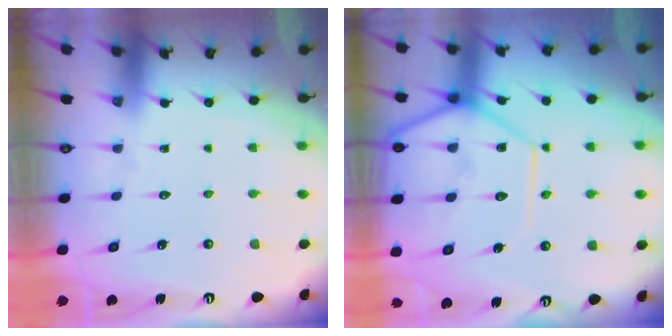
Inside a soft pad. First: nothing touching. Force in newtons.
{"total": 16.4, "press": 16.2, "slide": 2.0}